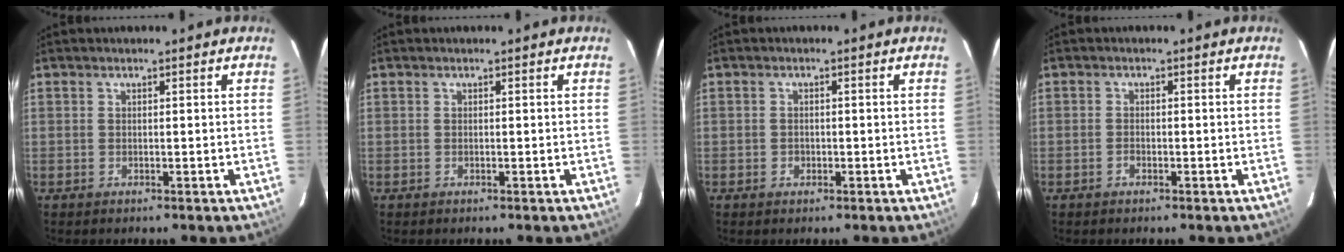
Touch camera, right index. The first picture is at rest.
{"total": 0.0}
{"total": 1.3, "force": [-0.5, 1.1, 0.4], "torque": [-0.007, 0.000, -0.007]}
{"total": 1.1, "force": [-0.7, 0.6, 0.6], "torque": [-0.011, 0.002, -0.014]}